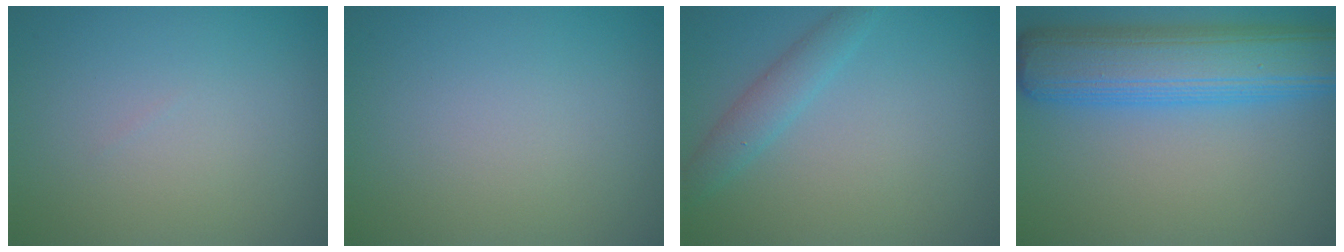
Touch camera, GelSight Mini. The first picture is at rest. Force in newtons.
{"total": 0.0}
{"total": 2.3, "press": 2.3, "slide": 0.1}
{"total": 9.6, "press": 9.6, "slide": 0.1}